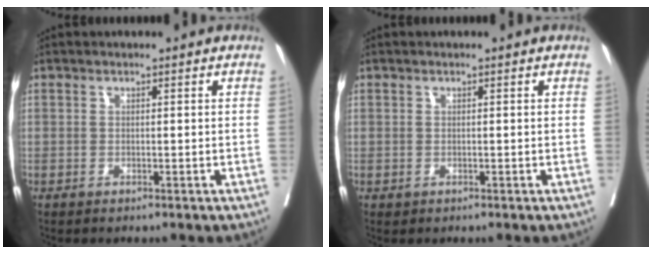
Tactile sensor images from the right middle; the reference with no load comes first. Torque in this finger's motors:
{"motor_torque": [0.23, 0.04, 0.04, 0.01]}